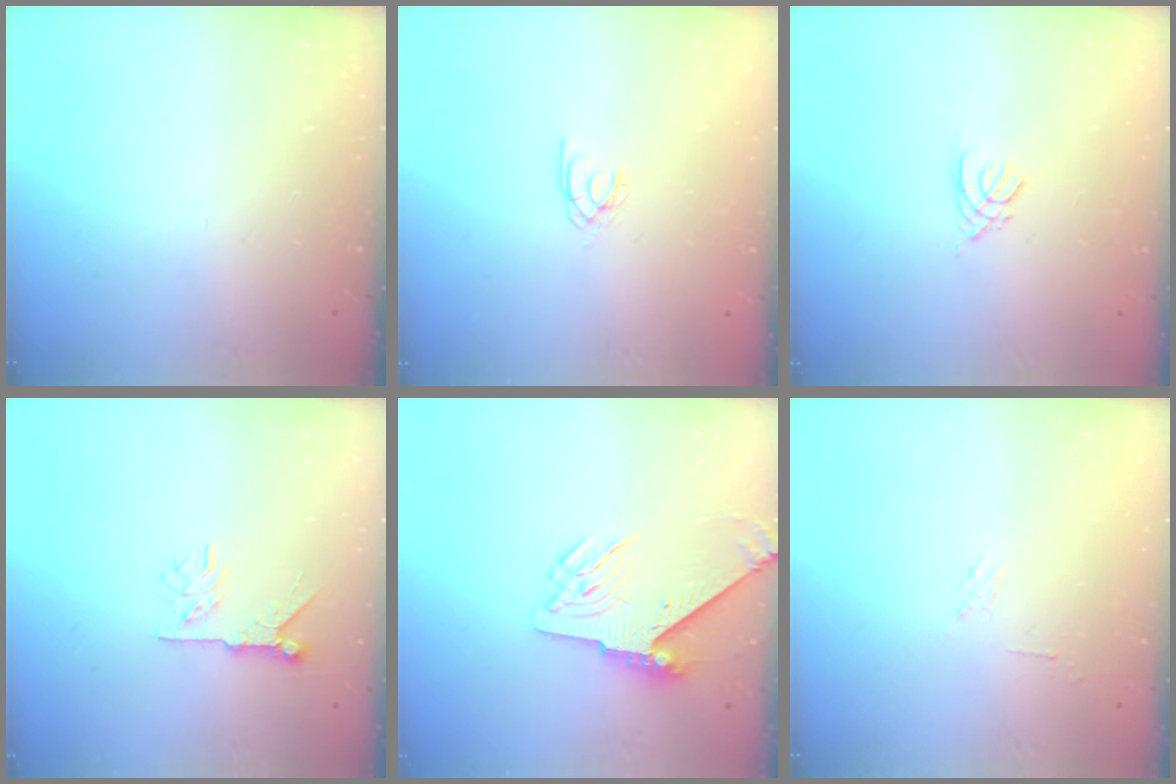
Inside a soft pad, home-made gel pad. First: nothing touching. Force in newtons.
{"total": 1.7, "press": 1.7, "slide": 0.1}
{"total": 2.8, "press": 2.7, "slide": 0.5}
{"total": 7.3, "press": 7.3, "slide": 0.7}
{"total": 8.8, "press": 8.7, "slide": 1.1}
{"total": 2.3, "press": 2.3, "slide": 0.4}